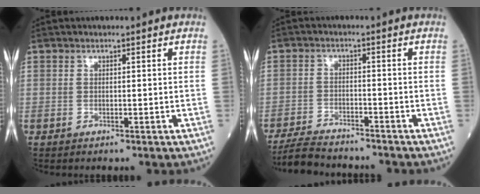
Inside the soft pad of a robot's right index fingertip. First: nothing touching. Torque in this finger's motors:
{"motor_torque": [-0.18, -0.37, 0.17, 0.04]}